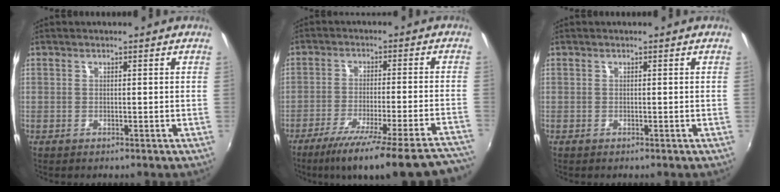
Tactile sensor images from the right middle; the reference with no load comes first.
{"total": 25.2, "force": [-22.1, 1.2, 12.2], "torque": [-0.184, -0.058, -0.312]}
{"total": 0.0}